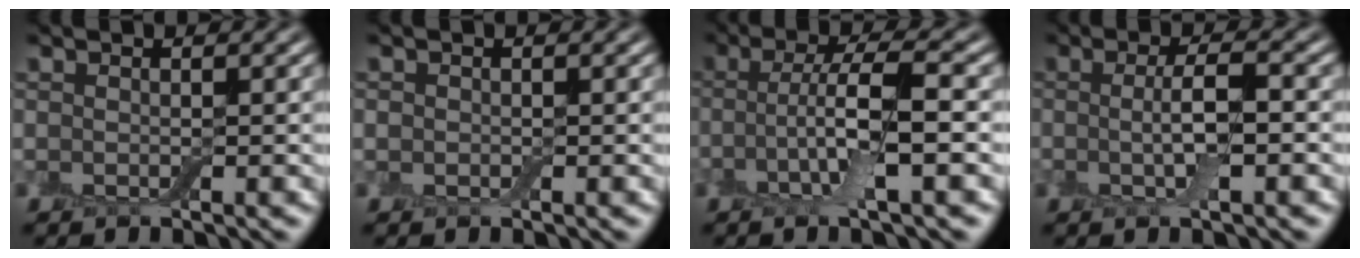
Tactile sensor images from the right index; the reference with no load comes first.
{"total": 0.6, "force": [-0.1, 0.6, 0.1], "torque": [0.002, -0.003, -0.002]}
{"total": 5.3, "force": [-0.9, 1.0, 5.1], "torque": [-0.100, 0.002, -0.020]}
{"total": 3.7, "force": [-0.4, 0.9, 3.5], "torque": [-0.066, -0.005, -0.007]}